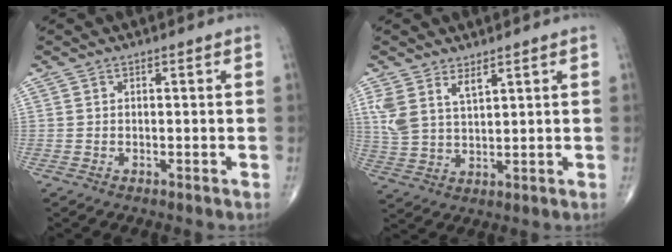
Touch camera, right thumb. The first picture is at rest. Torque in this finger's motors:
{"motor_torque": [-0.02, 0.18, 0.63, 0.48, 0.21]}